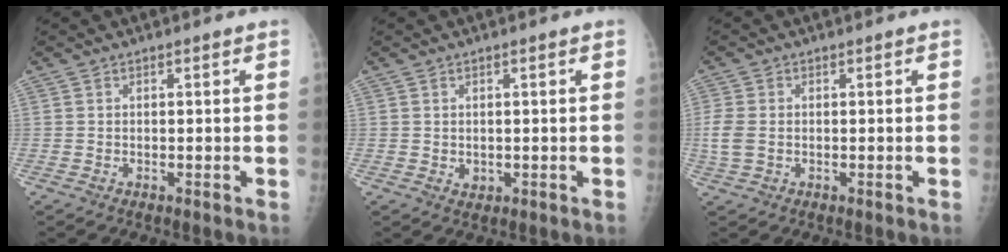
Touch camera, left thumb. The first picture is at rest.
{"total": 1.6, "force": [0.0, 1.3, 1.0], "torque": [-0.009, -0.001, 0.005]}
{"total": 4.1, "force": [-0.3, 2.8, 2.9], "torque": [-0.086, 0.001, -0.008]}